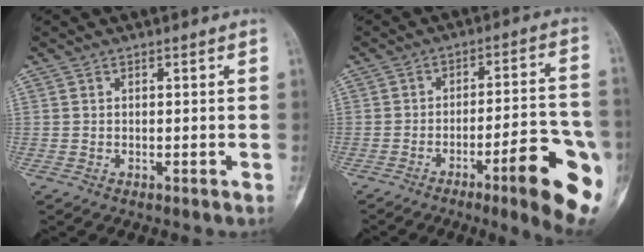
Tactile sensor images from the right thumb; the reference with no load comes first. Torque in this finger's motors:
{"motor_torque": [0.25, 0.86, 0.43, 0.04, 0.06]}